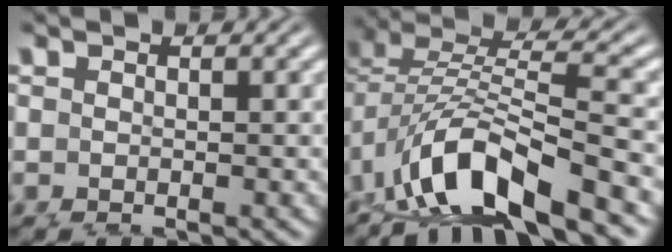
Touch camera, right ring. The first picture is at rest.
{"total": 6.5, "force": [-1.7, 3.6, 5.2], "torque": [-0.106, -0.017, -0.018]}